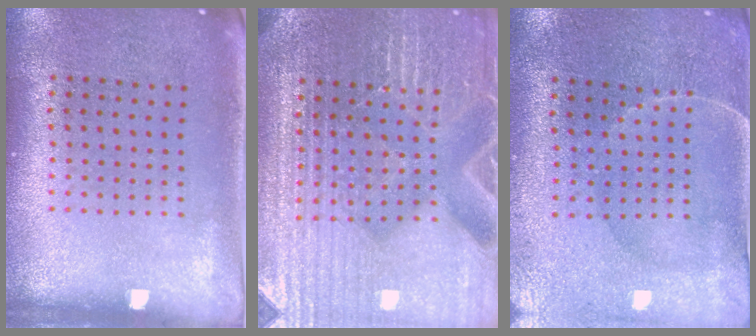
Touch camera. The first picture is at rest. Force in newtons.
{"total": 4.9, "press": 4.6, "slide": 1.6}
{"total": 0.6, "press": 0.4, "slide": 0.5}